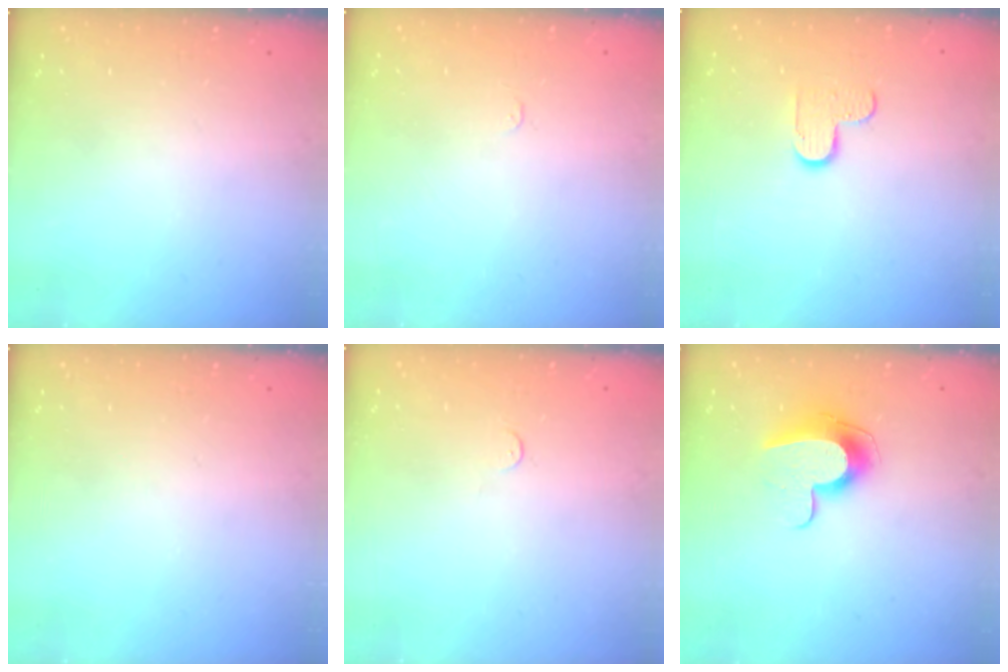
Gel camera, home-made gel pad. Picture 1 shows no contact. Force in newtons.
{"total": 2.4, "press": 2.4, "slide": 0.3}
{"total": 5.7, "press": 5.7, "slide": 0.4}
{"total": 0.0}
{"total": 3.2, "press": 3.2, "slide": 0.2}
{"total": 9.9, "press": 9.9, "slide": 0.4}